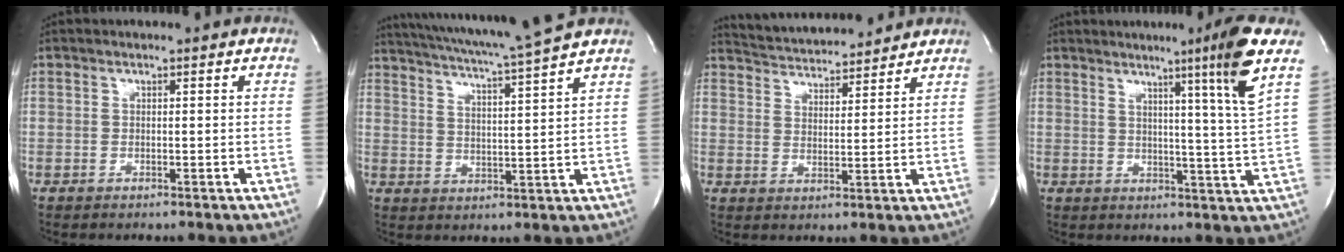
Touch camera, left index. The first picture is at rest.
{"total": 14.4, "force": [12.6, -1.8, 6.6], "torque": [-0.124, -0.018, 0.182]}
{"total": 11.0, "force": [10.6, 1.4, 2.8], "torque": [-0.053, 0.011, 0.162]}
{"total": 8.6, "force": [4.5, -3.4, 6.4], "torque": [-0.102, -0.036, 0.068]}